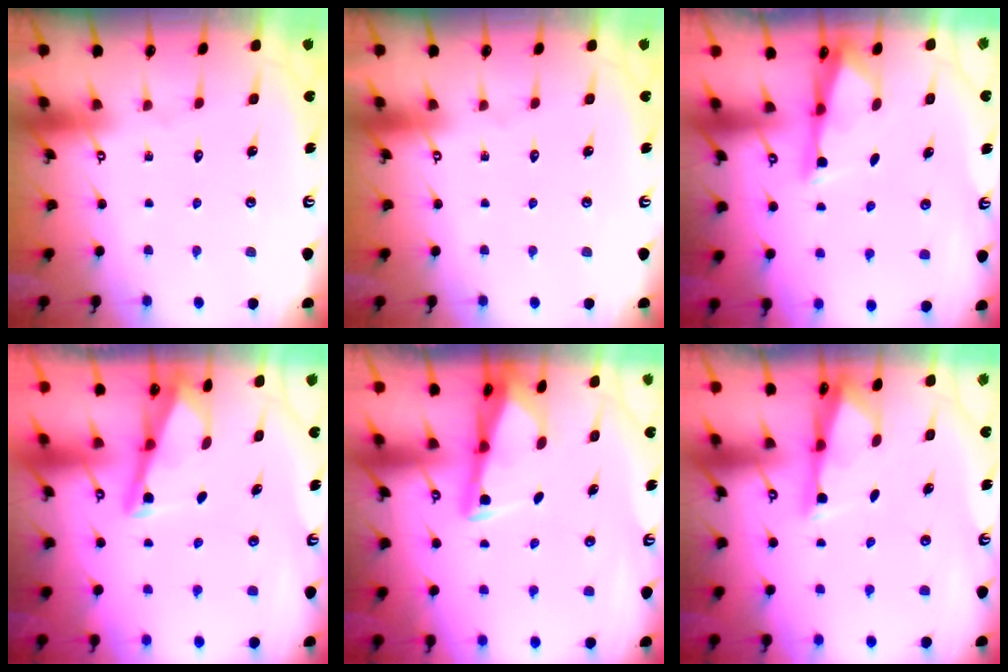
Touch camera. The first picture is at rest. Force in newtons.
{"total": 0.0}
{"total": 2.9, "press": 2.9, "slide": 0.6}
{"total": 2.9, "press": 2.9, "slide": 0.3}
{"total": 2.8, "press": 2.8, "slide": 0.5}
{"total": 2.9, "press": 2.9, "slide": 0.6}